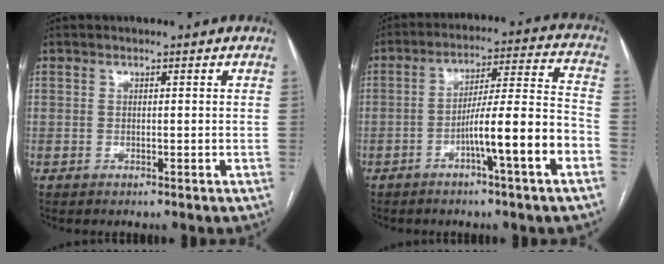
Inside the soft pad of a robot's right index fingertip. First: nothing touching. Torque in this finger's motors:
{"motor_torque": [1.50, -0.64, 0.83, 0.20]}